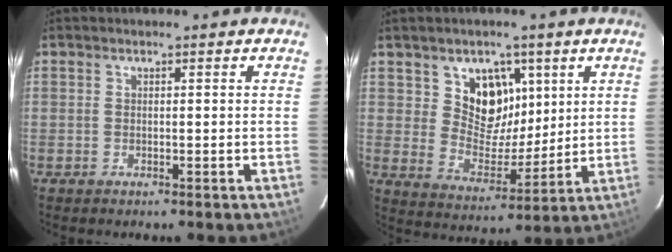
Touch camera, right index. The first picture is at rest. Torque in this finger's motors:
{"motor_torque": [0.47, 0.34, 0.28, 0.04]}